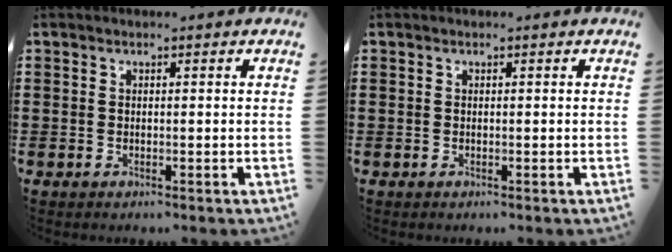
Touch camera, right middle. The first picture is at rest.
{"total": 0.0}